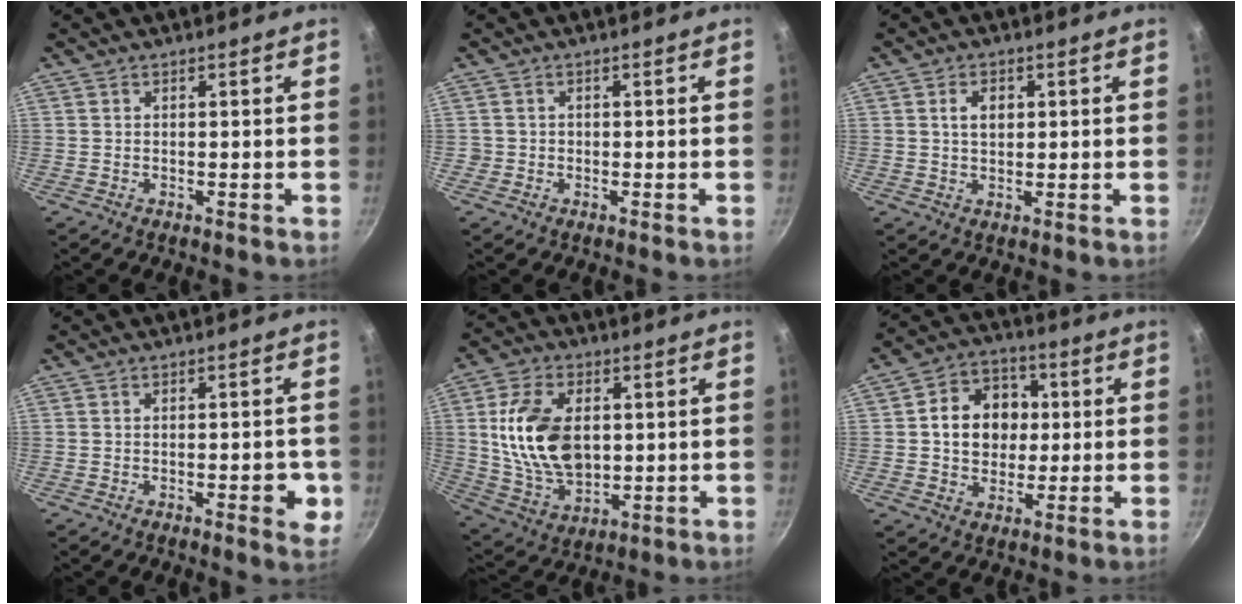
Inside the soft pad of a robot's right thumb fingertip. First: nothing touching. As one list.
[{"total": 1.1, "force": [-0.2, 1.1, 0.1], "torque": [0.004, 0.005, -0.002]}, {"total": 3.8, "force": [1.0, 2.6, 2.6], "torque": [-0.031, 0.000, 0.016]}, {"total": 5.4, "force": [-1.5, 2.2, 4.7], "torque": [-0.041, 0.005, -0.019]}, {"total": 16.9, "force": [2.0, 10.9, 12.7], "torque": [-0.216, -0.008, 0.048]}, {"total": 12.4, "force": [1.4, 10.2, 6.9], "torque": [-0.072, 0.014, 0.014]}]